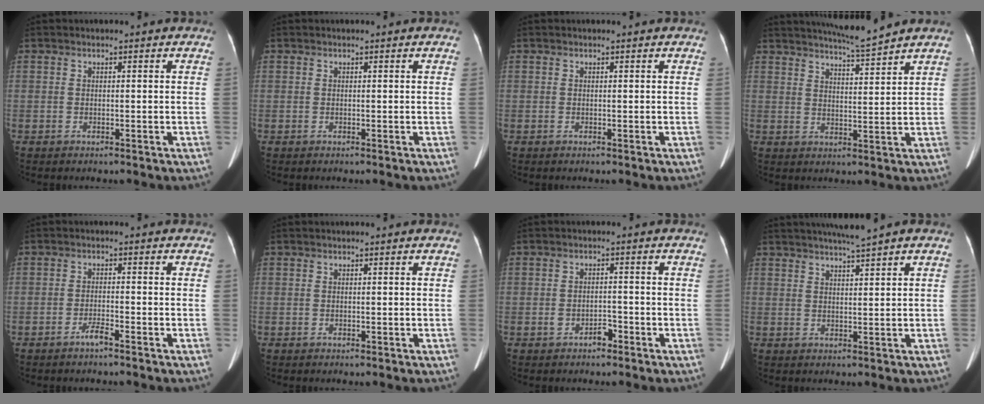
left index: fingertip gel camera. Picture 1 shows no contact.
{"total": 0.0}
{"total": 0.7, "force": [0.7, 0.1, 0.2], "torque": [-0.007, 0.006, 0.006]}
{"total": 7.0, "force": [6.5, -1.3, 2.2], "torque": [-0.045, -0.008, 0.107]}
{"total": 2.0, "force": [-1.6, 0.0, 1.2], "torque": [-0.026, -0.002, -0.029]}
{"total": 0.0}
{"total": 2.1, "force": [-1.4, 1.2, 1.0], "torque": [-0.015, 0.004, -0.020]}
{"total": 4.5, "force": [3.7, -0.9, 2.5], "torque": [-0.038, 0.008, 0.063]}